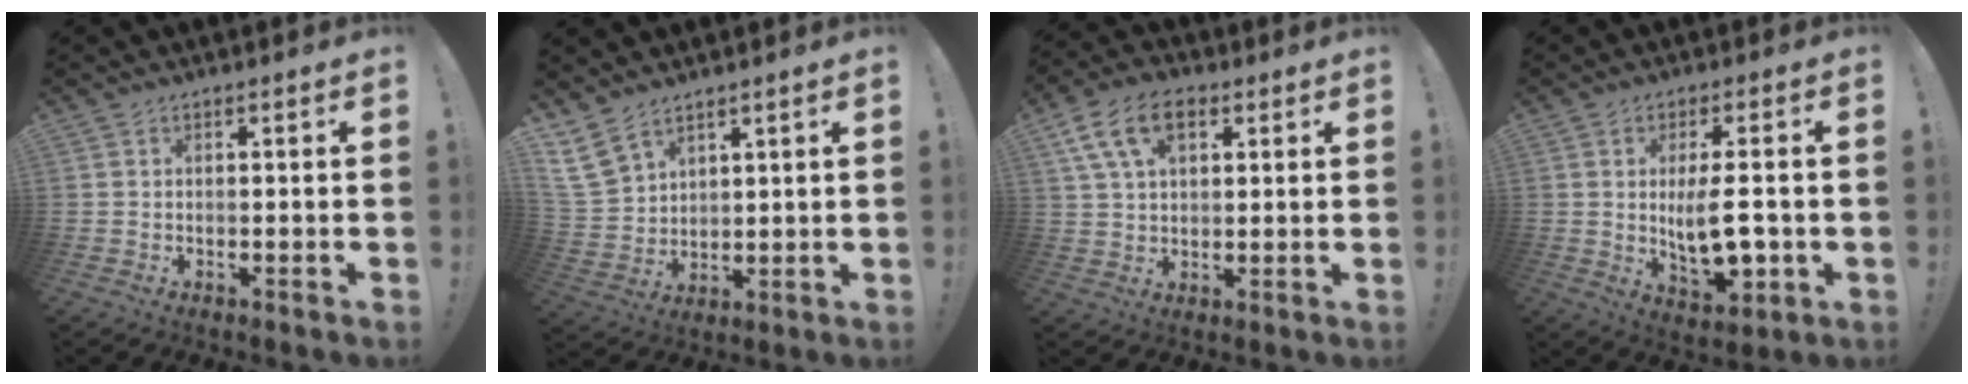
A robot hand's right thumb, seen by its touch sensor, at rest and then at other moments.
{"total": 10.2, "force": [7.3, 5.7, 4.2], "torque": [-0.087, -0.043, 0.146]}
{"total": 12.4, "force": [5.3, 7.3, 8.5], "torque": [-0.152, -0.001, 0.100]}
{"total": 11.7, "force": [-0.6, 4.6, 10.7], "torque": [-0.160, -0.012, -0.012]}